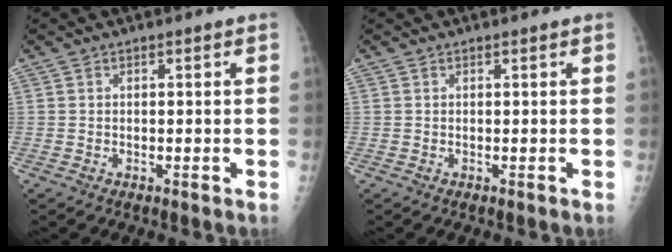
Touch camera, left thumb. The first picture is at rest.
{"total": 0.0}